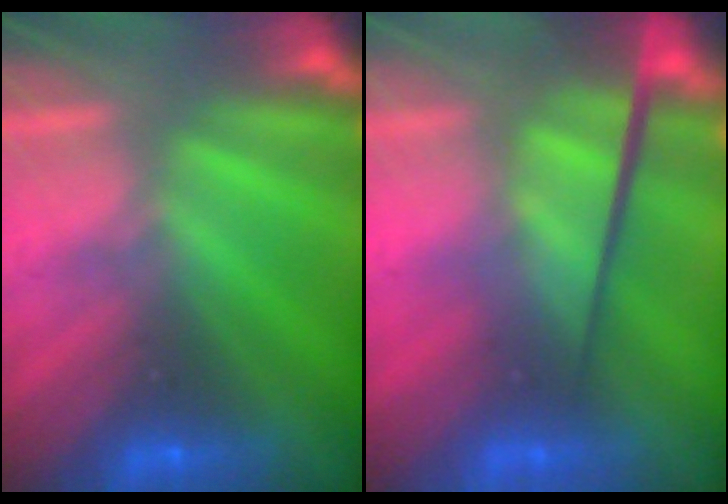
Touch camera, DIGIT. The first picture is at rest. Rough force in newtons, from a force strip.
{"total": 3.7}